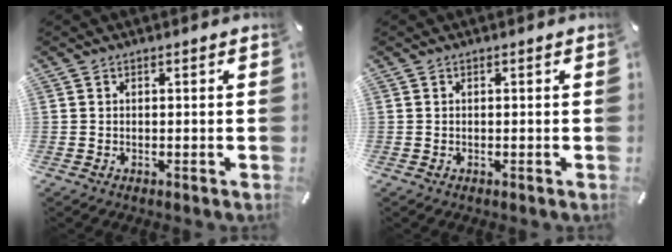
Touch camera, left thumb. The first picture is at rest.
{"total": 0.0}